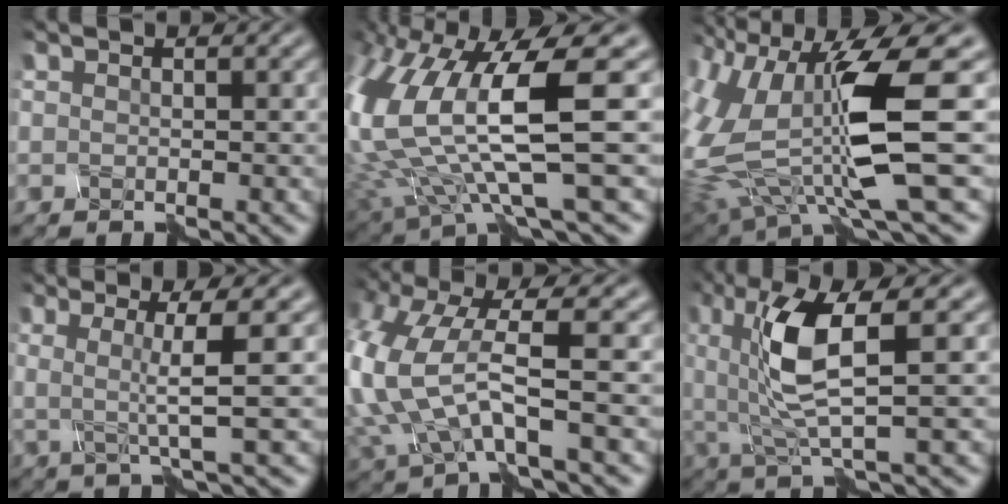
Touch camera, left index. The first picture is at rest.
{"total": 12.6, "force": [1.2, 4.1, 11.8], "torque": [-0.263, -0.012, 0.034]}
{"total": 12.3, "force": [-1.2, 4.4, 11.4], "torque": [-0.253, -0.032, -0.015]}
{"total": 3.8, "force": [-0.5, 0.2, 3.8], "torque": [-0.070, 0.004, -0.009]}
{"total": 9.1, "force": [-0.5, 3.9, 8.2], "torque": [-0.206, -0.010, -0.012]}
{"total": 6.4, "force": [0.2, 1.5, 6.2], "torque": [-0.129, 0.001, 0.004]}